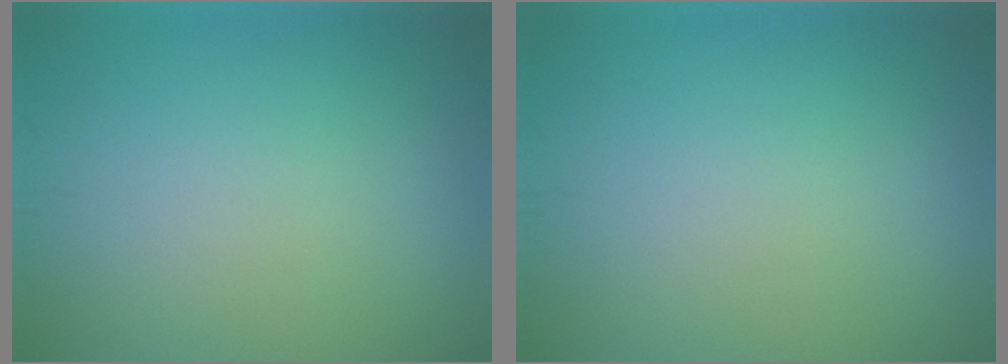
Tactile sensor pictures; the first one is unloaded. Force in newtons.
{"total": 0.0}